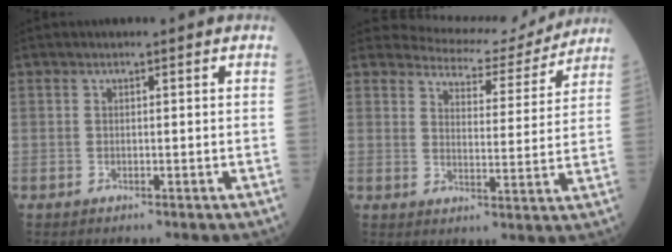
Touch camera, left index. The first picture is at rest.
{"total": 10.5, "force": [10.3, 2.0, 0.3], "torque": [-0.001, -0.011, 0.124]}